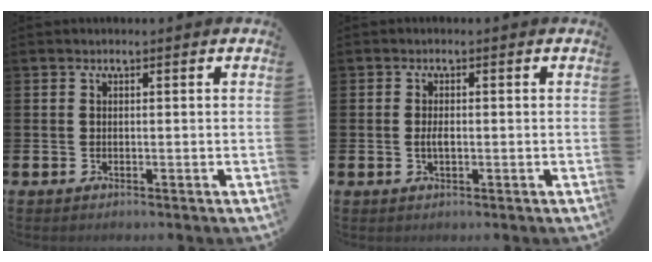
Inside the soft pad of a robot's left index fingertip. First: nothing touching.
{"total": 1.8, "force": [-0.2, 0.8, 1.6], "torque": [-0.028, 0.002, -0.005]}